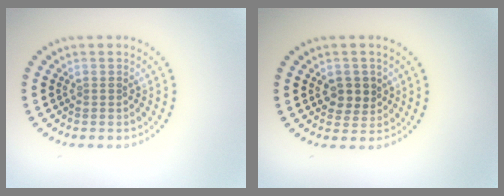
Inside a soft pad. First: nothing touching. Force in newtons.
{"total": 2.4, "press": 2.3, "slide": 0.7}